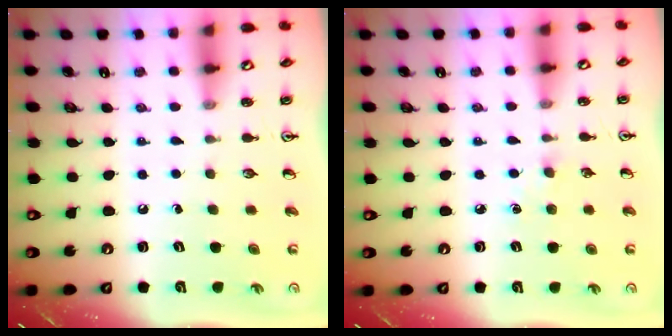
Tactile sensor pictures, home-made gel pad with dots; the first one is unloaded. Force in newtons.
{"total": 2.8, "press": 2.8, "slide": 0.4}